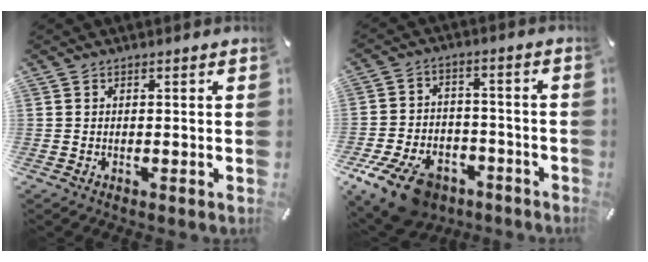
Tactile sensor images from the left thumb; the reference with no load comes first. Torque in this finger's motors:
{"motor_torque": [0.80, 1.41, 0.39, 0.16, 0.36]}